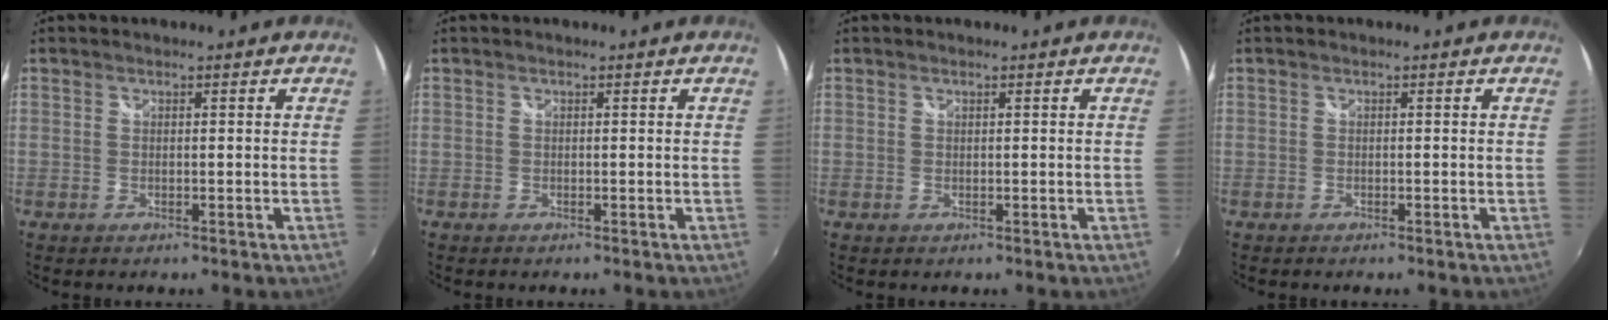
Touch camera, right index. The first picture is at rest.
{"total": 0.0}
{"total": 0.0}
{"total": 0.6, "force": [-0.6, 0.2, 0.2], "torque": [-0.004, -0.004, -0.010]}